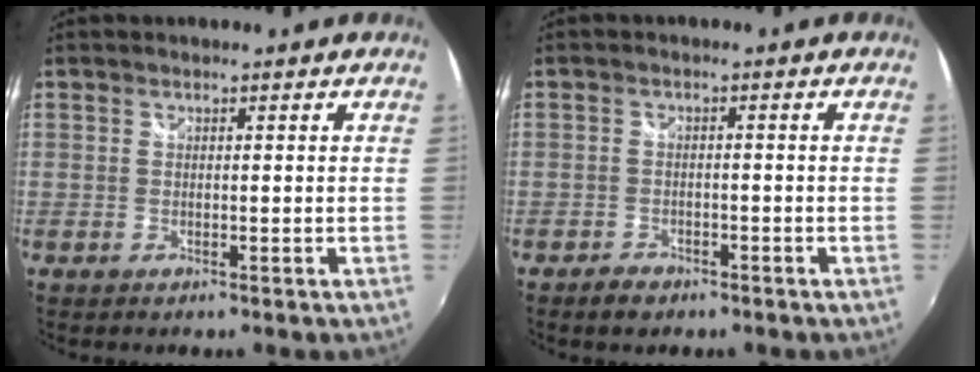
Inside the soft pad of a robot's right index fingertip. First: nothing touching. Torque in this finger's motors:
{"motor_torque": [0.23, -0.20, 0.10, 0.02]}